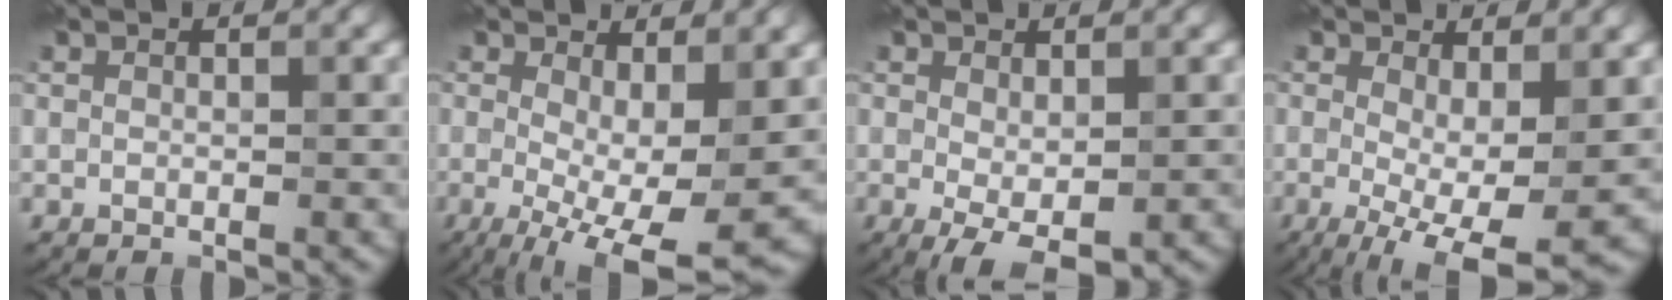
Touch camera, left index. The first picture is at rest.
{"total": 10.5, "force": [-1.6, 3.6, 9.7], "torque": [-0.154, -0.013, -0.017]}
{"total": 3.2, "force": [-0.5, 1.3, 2.9], "torque": [-0.054, -0.011, -0.002]}
{"total": 8.4, "force": [-1.4, 2.8, 7.8], "torque": [-0.126, -0.014, -0.016]}